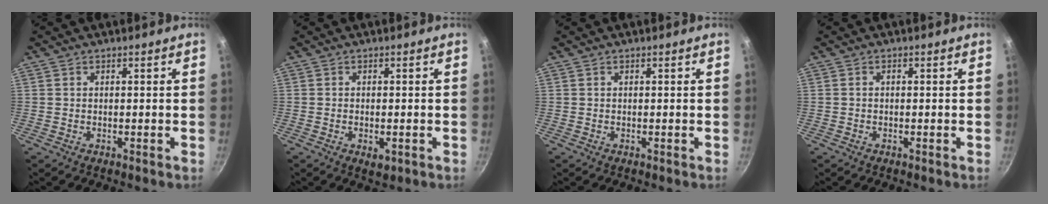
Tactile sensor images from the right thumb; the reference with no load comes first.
{"total": 2.6, "force": [-0.8, 1.3, 2.1], "torque": [-0.035, -0.006, -0.012]}
{"total": 0.0}
{"total": 0.5, "force": [-0.1, 0.4, 0.4], "torque": [-0.007, 0.006, -0.002]}